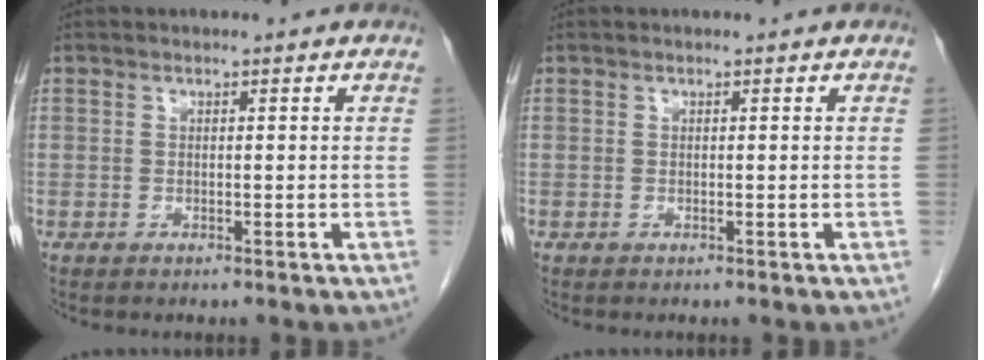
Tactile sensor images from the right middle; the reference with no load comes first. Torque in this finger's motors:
{"motor_torque": [0.00, 0.00, 0.00, 0.00]}